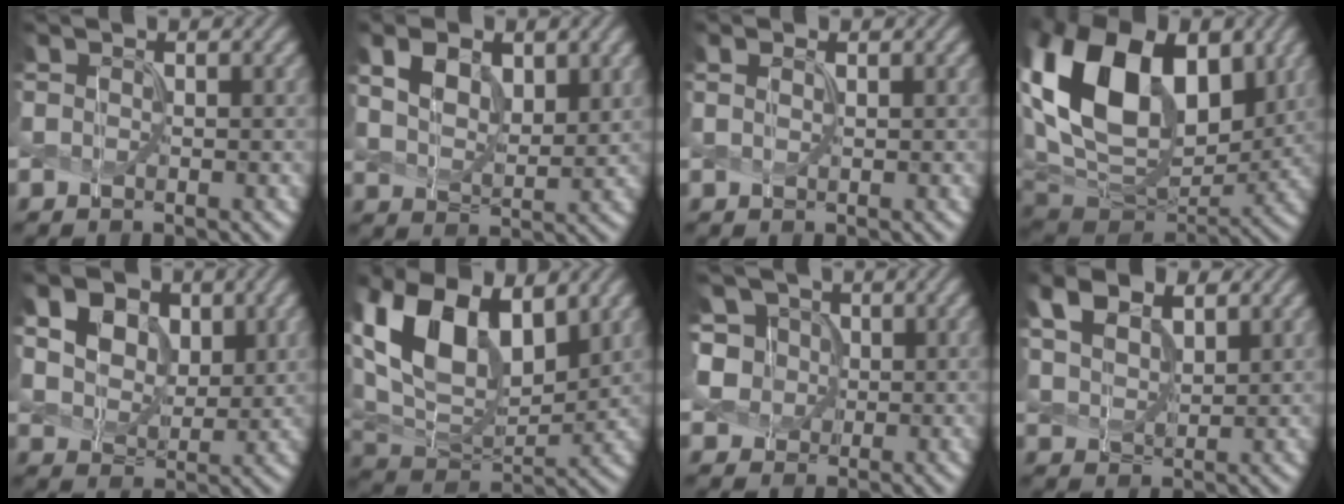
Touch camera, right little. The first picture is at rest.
{"total": 4.5, "force": [2.3, 2.5, 3.0], "torque": [-0.061, -0.002, 0.046]}
{"total": 0.8, "force": [0.5, 0.3, 0.6], "torque": [-0.015, 0.001, 0.010]}
{"total": 16.7, "force": [4.7, 11.1, 11.5], "torque": [-0.241, 0.014, 0.088]}
{"total": 9.5, "force": [4.5, 6.6, 5.1], "torque": [-0.114, 0.015, 0.073]}
{"total": 12.7, "force": [5.1, 7.4, 9.0], "torque": [-0.197, 0.002, 0.095]}
{"total": 6.5, "force": [2.1, 5.4, 2.9], "torque": [-0.051, 0.024, 0.022]}
{"total": 5.4, "force": [3.3, 2.9, 3.2], "torque": [-0.077, 0.007, 0.062]}